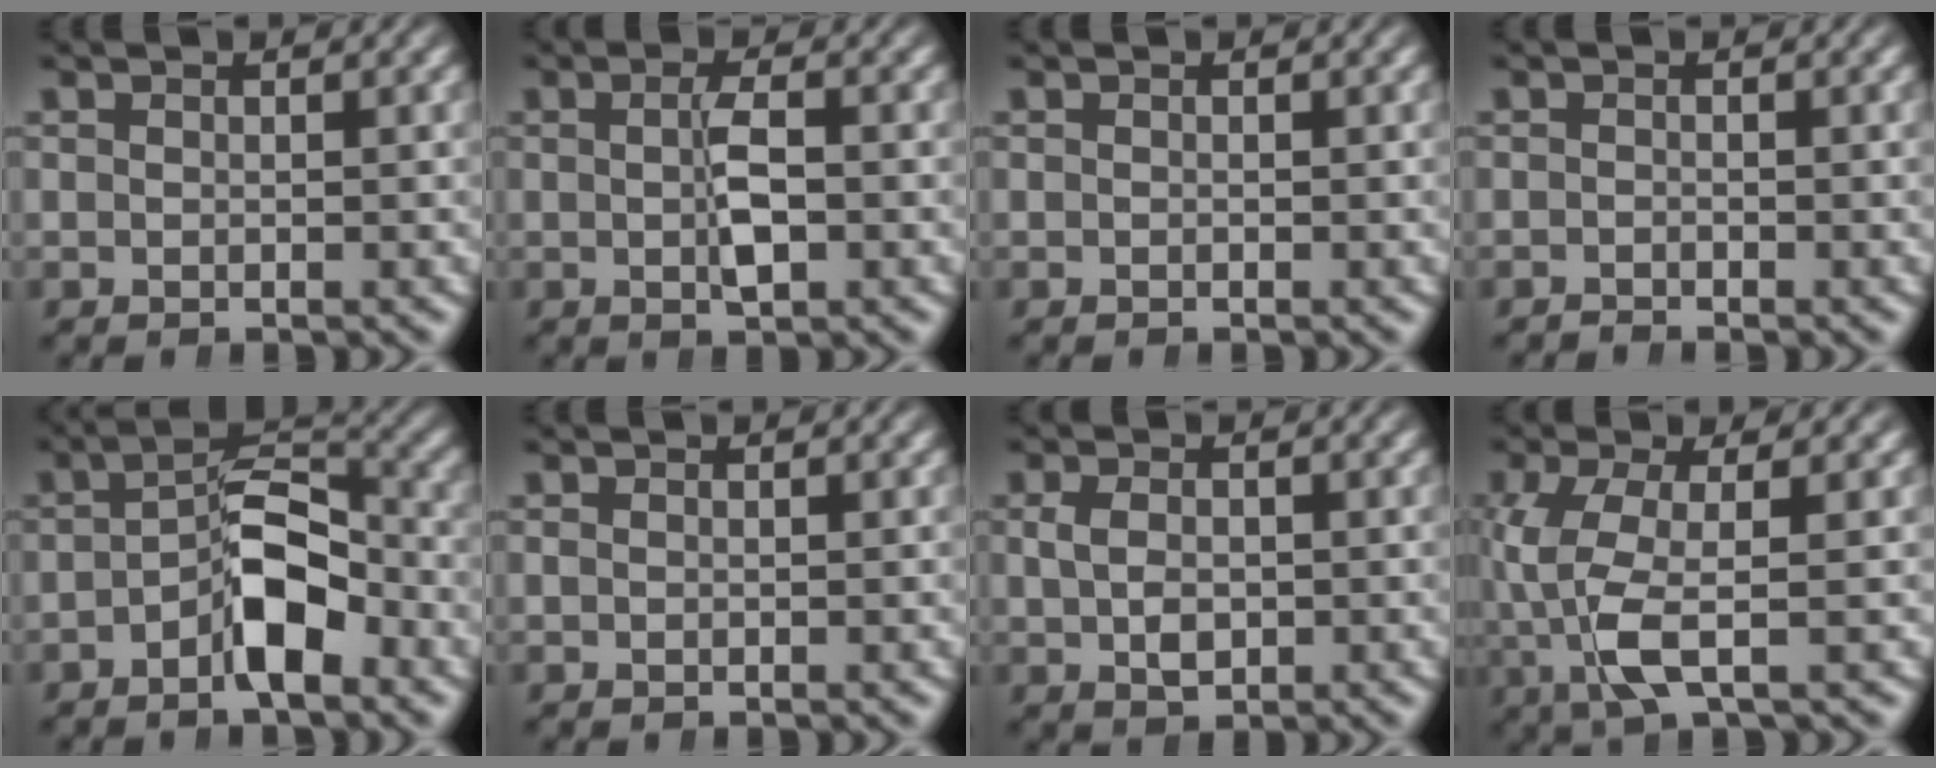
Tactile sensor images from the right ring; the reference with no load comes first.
{"total": 2.3, "force": [-0.5, 0.4, 2.2], "torque": [-0.043, -0.007, -0.007]}
{"total": 0.0}
{"total": 1.1, "force": [-1.1, 0.1, -0.1], "torque": [0.002, -0.002, -0.019]}
{"total": 5.3, "force": [-1.9, 2.6, 4.2], "torque": [-0.060, -0.007, -0.031]}
{"total": 0.0}
{"total": 2.1, "force": [-0.1, 1.3, 1.7], "torque": [-0.036, -0.012, 0.007]}
{"total": 5.8, "force": [-0.3, 2.8, 5.1], "torque": [-0.140, -0.026, 0.008]}